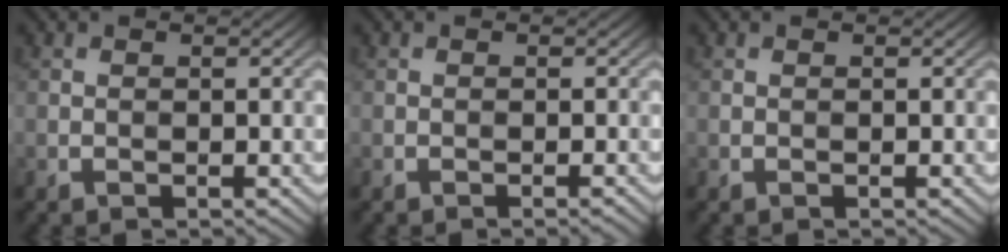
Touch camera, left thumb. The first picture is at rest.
{"total": 0.6, "force": [-0.4, 0.0, 0.4], "torque": [-0.007, 0.001, -0.010]}
{"total": 0.0}